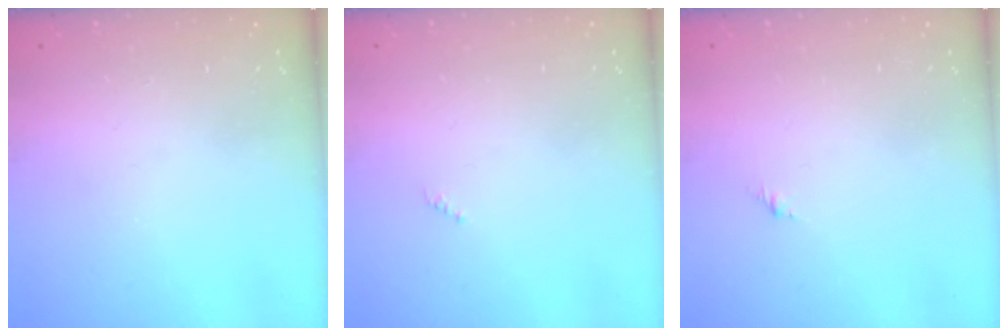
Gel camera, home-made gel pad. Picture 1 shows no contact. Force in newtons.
{"total": 0.0}
{"total": 1.3, "press": 1.2, "slide": 0.5}